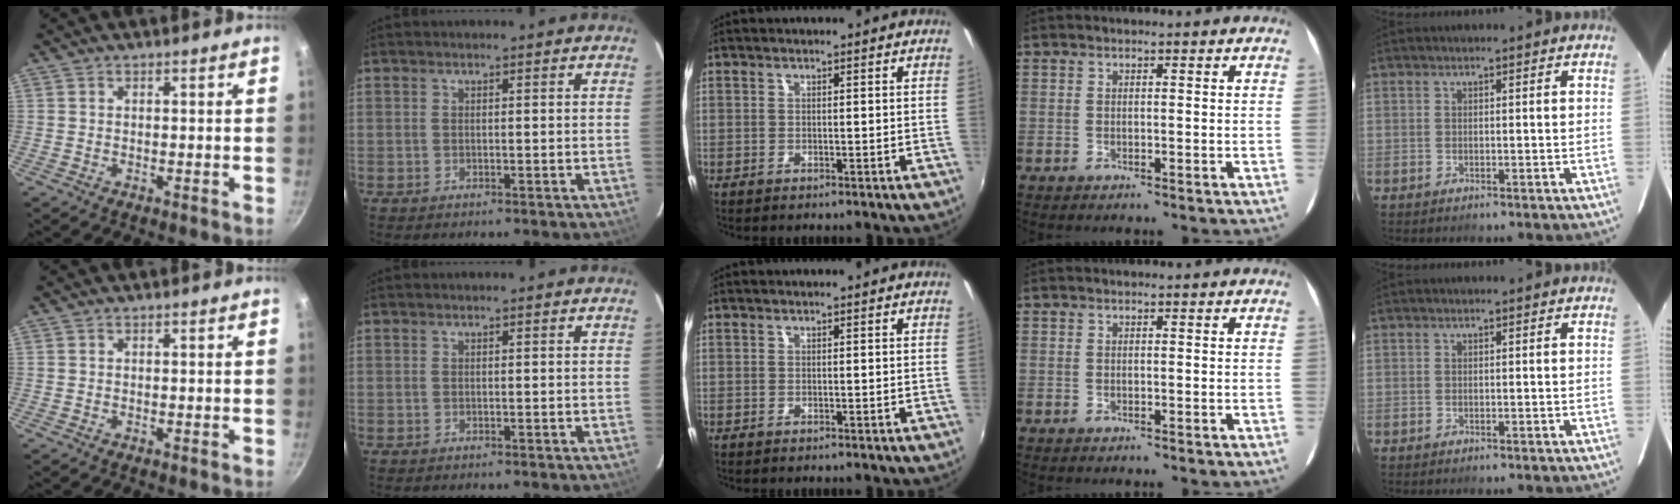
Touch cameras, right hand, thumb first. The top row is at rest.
{}